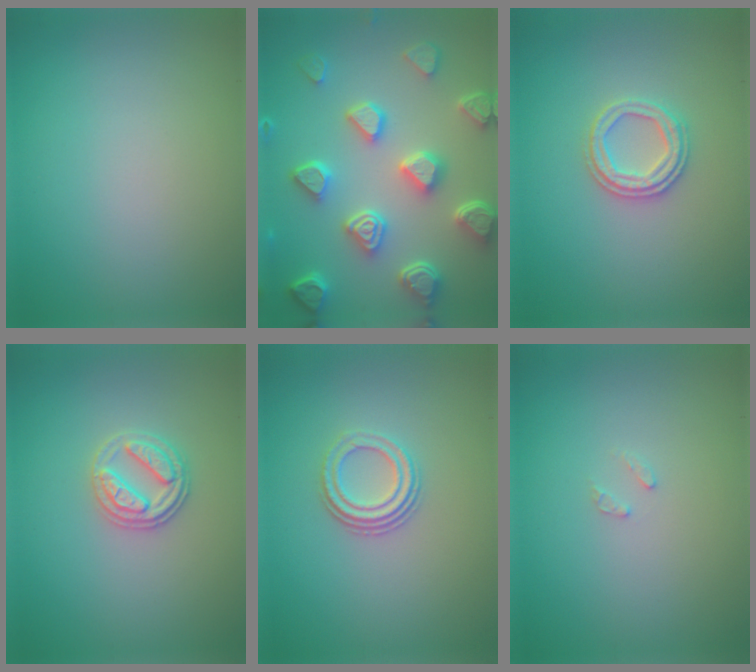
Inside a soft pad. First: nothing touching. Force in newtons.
{"total": 7.2, "press": 5.8, "slide": 4.4}
{"total": 2.6, "press": 2.5, "slide": 0.7}
{"total": 2.6, "press": 2.6, "slide": 0.6}
{"total": 2.9, "press": 2.2, "slide": 2.0}
{"total": 0.8, "press": 0.7, "slide": 0.1}